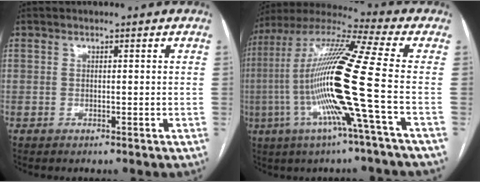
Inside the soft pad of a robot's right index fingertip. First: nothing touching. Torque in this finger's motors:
{"motor_torque": [2.14, 0.00, 1.06, 0.21]}